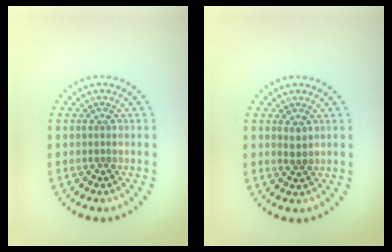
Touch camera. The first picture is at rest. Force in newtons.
{"total": 0.9, "press": 0.8, "slide": 0.4}